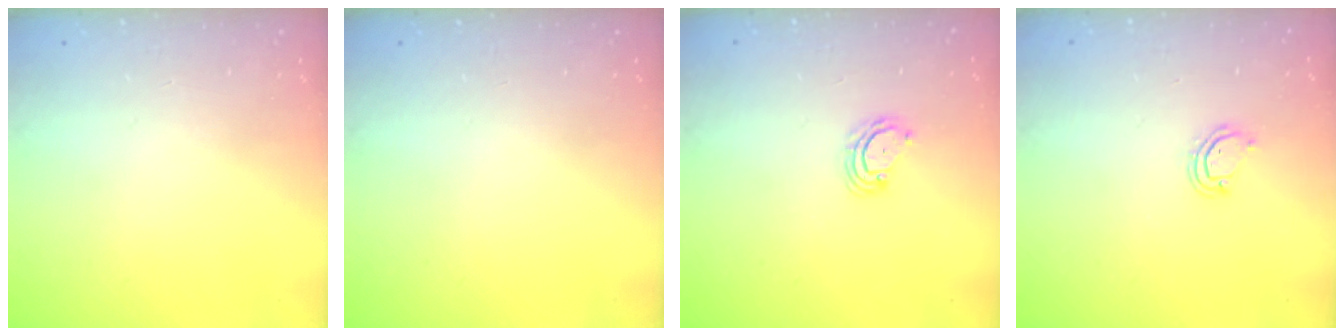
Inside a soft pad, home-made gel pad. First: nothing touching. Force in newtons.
{"total": 0.0}
{"total": 5.0, "press": 4.9, "slide": 0.4}
{"total": 3.4, "press": 3.4, "slide": 0.2}